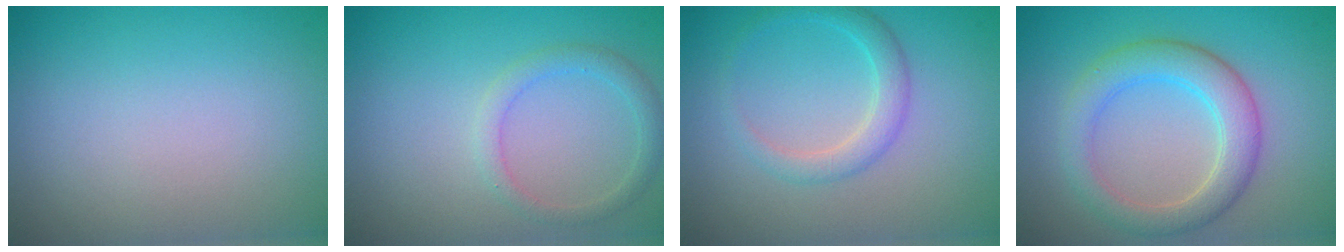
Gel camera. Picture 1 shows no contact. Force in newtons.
{"total": 1.8, "press": 1.8, "slide": 0.1}
{"total": 2.2, "press": 2.2, "slide": 0.1}
{"total": 4.5, "press": 4.5, "slide": 0.6}